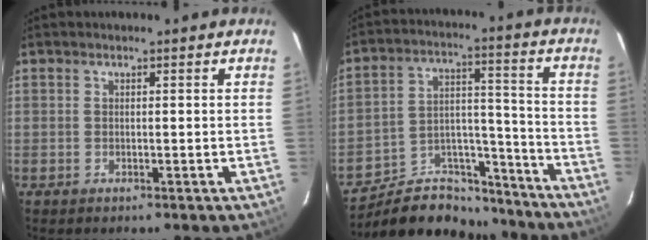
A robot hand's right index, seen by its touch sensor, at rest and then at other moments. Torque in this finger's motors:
{"motor_torque": [-0.15, -0.09, -0.56, -0.21]}